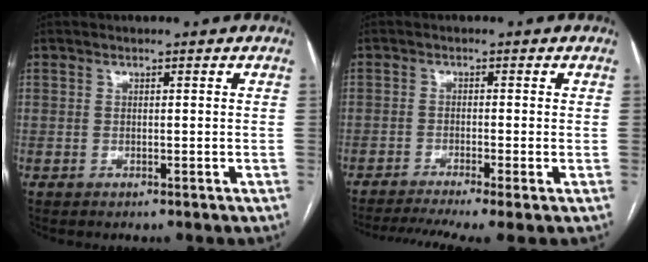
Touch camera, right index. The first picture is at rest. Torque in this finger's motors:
{"motor_torque": [1.18, -0.89, 0.36, 0.08]}